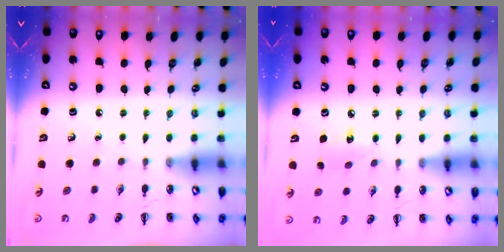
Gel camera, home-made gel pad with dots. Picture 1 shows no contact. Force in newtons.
{"total": 6.9, "press": 6.6, "slide": 2.0}